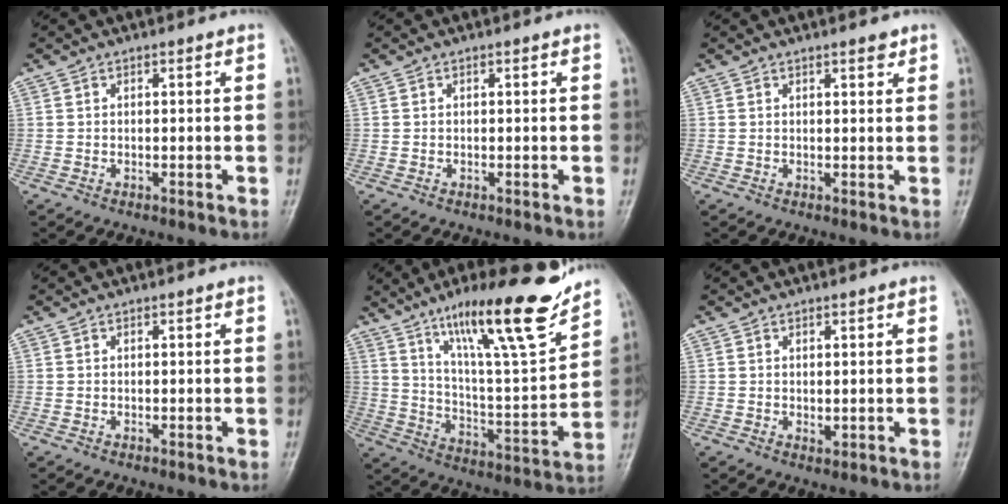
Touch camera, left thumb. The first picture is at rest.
{"total": 0.0}
{"total": 1.8, "force": [1.3, 0.5, 1.1], "torque": [-0.008, -0.007, 0.017]}
{"total": 0.0}
{"total": 21.5, "force": [14.9, 3.4, 15.2], "torque": [-0.215, -0.076, 0.248]}
{"total": 1.3, "force": [0.5, 0.7, 0.9], "torque": [-0.014, -0.007, 0.012]}